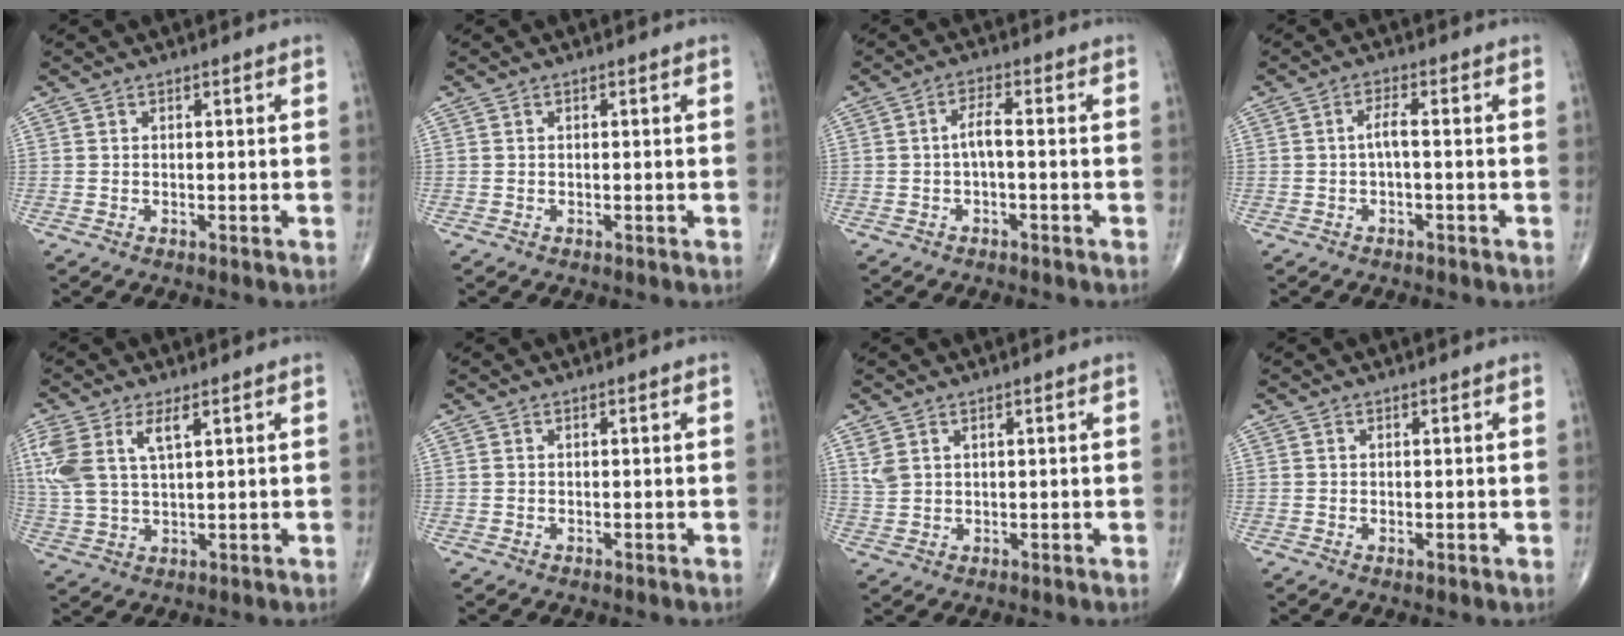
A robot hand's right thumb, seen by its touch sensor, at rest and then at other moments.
{"total": 0.0}
{"total": 2.8, "force": [-0.5, 0.6, 2.7], "torque": [-0.053, 0.015, -0.009]}
{"total": 2.2, "force": [-0.4, 0.2, 2.1], "torque": [-0.044, 0.011, -0.007]}
{"total": 9.8, "force": [3.8, 4.4, 7.9], "torque": [-0.190, 0.003, 0.085]}
{"total": 0.0}
{"total": 2.7, "force": [1.6, 1.6, 1.5], "torque": [-0.030, -0.003, 0.043]}
{"total": 0.6, "force": [0.1, 0.1, 0.5], "torque": [-0.009, -0.004, 0.001]}